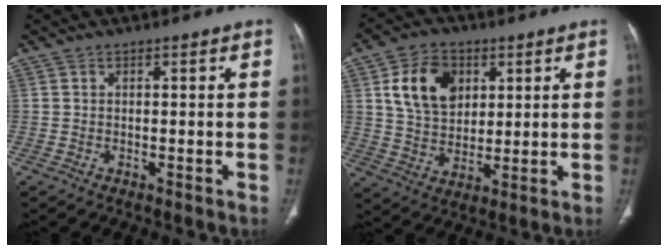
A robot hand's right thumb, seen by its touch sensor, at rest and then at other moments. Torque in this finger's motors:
{"motor_torque": [-0.83, 0.89, 0.25, -0.24, 0.07]}